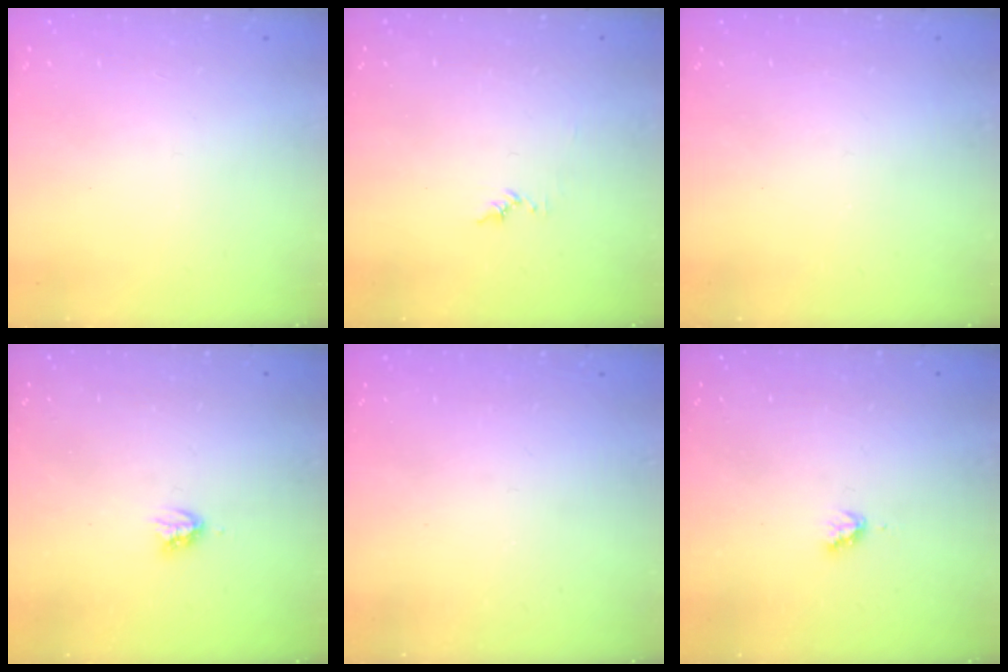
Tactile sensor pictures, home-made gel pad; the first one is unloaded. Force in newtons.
{"total": 4.4, "press": 4.4, "slide": 0.4}
{"total": 0.0}
{"total": 4.0, "press": 4.0, "slide": 0.4}
{"total": 0.0}
{"total": 2.8, "press": 2.8, "slide": 0.3}